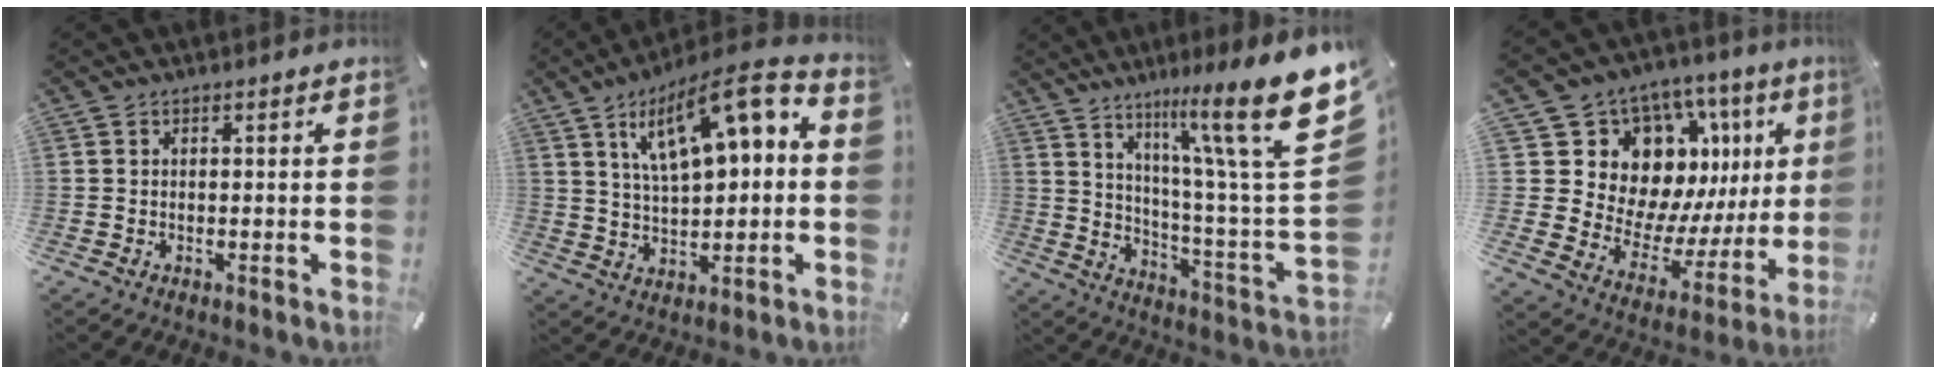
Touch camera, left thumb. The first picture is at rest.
{"total": 15.4, "force": [7.3, 6.7, 11.7], "torque": [-0.188, -0.031, 0.124]}
{"total": 22.7, "force": [12.5, 3.5, 18.6], "torque": [-0.281, -0.088, 0.192]}
{"total": 15.2, "force": [8.1, 11.5, 5.9], "torque": [-0.071, -0.097, 0.165]}